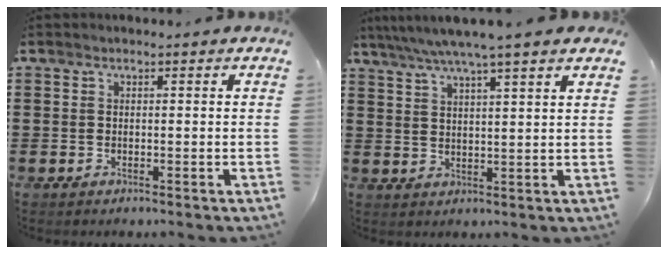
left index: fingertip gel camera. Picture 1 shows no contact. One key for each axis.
{"total": 5.3, "fx": 4.4, "fy": -0.4, "fz": 3.0, "tx": -0.071, "ty": -0.016, "tz": 0.075}